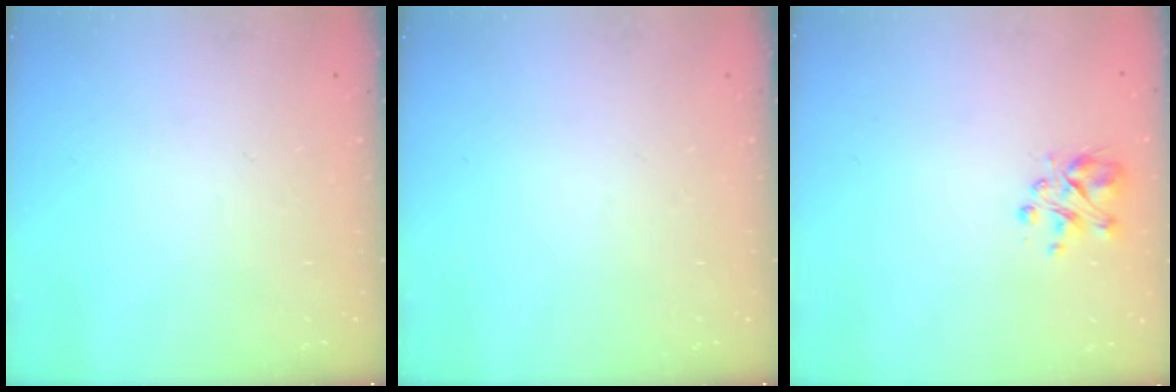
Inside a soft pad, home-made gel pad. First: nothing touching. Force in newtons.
{"total": 0.0}
{"total": 3.2, "press": 3.1, "slide": 0.8}